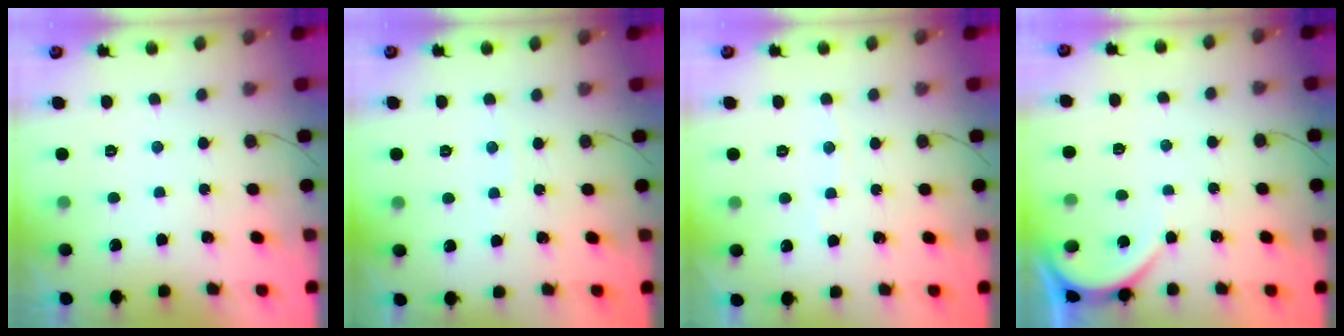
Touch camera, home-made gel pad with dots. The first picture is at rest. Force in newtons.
{"total": 1.7, "press": 1.7, "slide": 0.2}
{"total": 2.0, "press": 2.0, "slide": 0.3}
{"total": 3.0, "press": 3.0, "slide": 0.5}